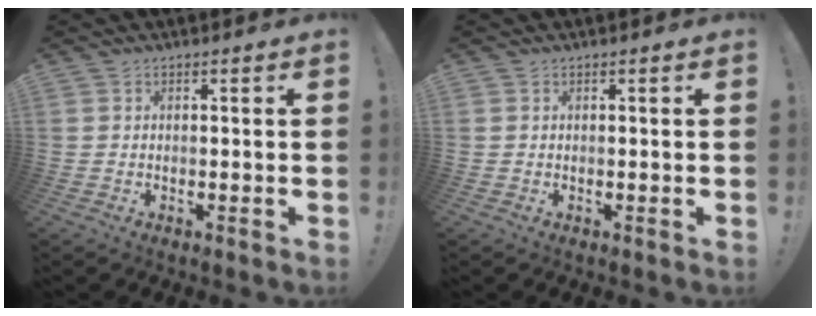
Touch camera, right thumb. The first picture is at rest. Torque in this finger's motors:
{"motor_torque": [-0.22, 0.36, 0.30, -0.22, 0.03]}